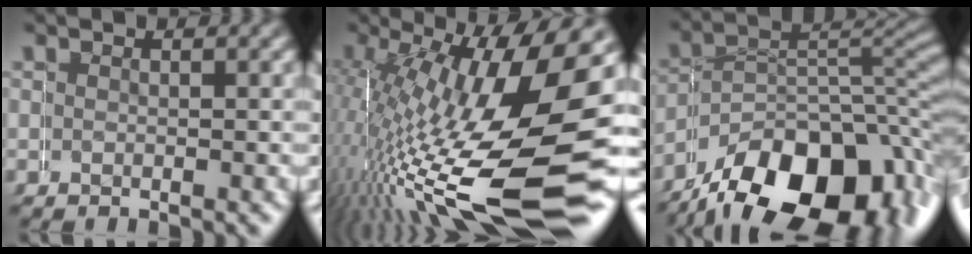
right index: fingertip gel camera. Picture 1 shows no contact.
{"total": 15.6, "force": [-3.8, 4.8, 14.4], "torque": [-0.226, -0.036, -0.027]}
{"total": 15.0, "force": [-7.3, 7.9, 10.4], "torque": [-0.141, -0.040, -0.091]}